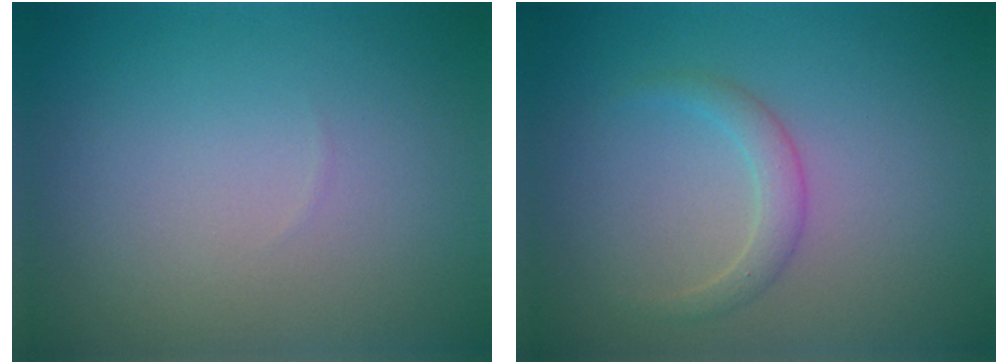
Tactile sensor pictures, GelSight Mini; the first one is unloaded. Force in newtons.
{"total": 1.7, "press": 1.7, "slide": 0.1}